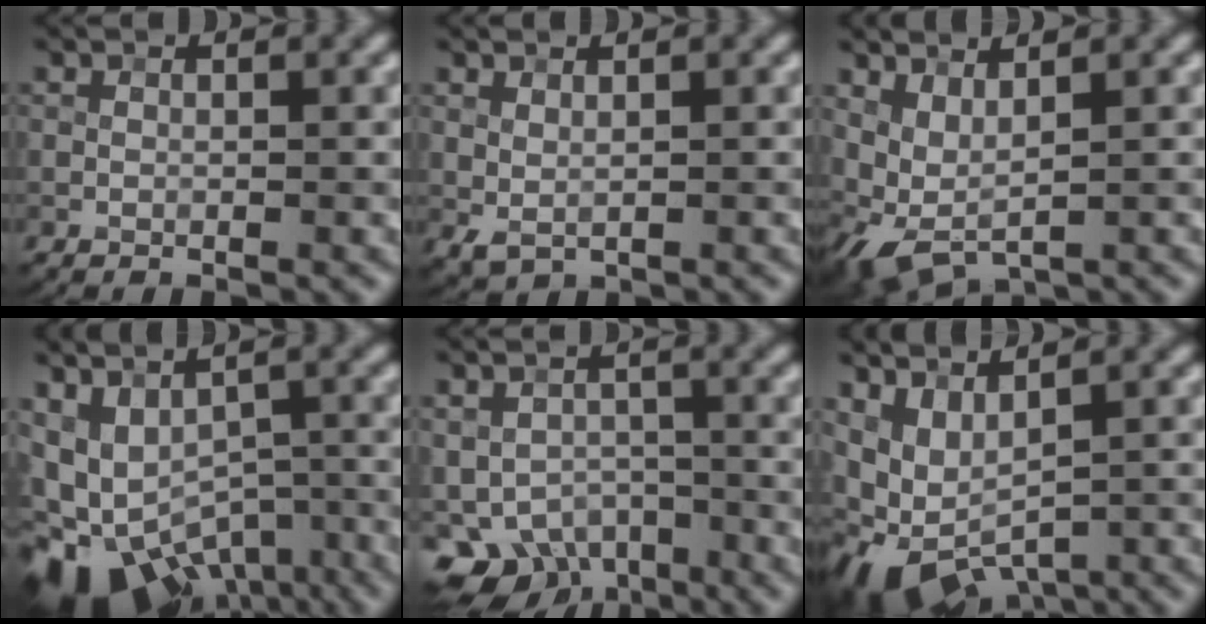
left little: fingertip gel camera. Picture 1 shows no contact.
{"total": 1.1, "force": [0.6, 0.6, 0.7], "torque": [-0.017, -0.004, 0.018]}
{"total": 3.3, "force": [1.1, 1.3, 2.8], "torque": [-0.071, -0.007, 0.027]}
{"total": 11.9, "force": [-5.8, 7.2, 7.6], "torque": [-0.117, -0.010, -0.064]}
{"total": 6.5, "force": [-4.2, 4.1, 3.0], "torque": [-0.037, -0.020, -0.067]}
{"total": 6.7, "force": [-1.3, 3.9, 5.3], "torque": [-0.114, -0.019, -0.010]}